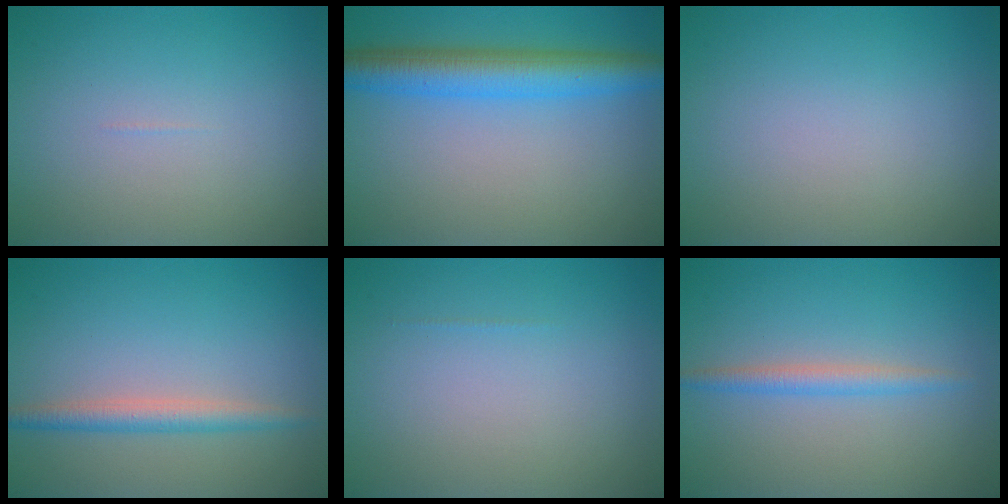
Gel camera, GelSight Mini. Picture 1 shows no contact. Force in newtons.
{"total": 5.9, "press": 5.9, "slide": 0.0}
{"total": 0.0}
{"total": 2.5, "press": 2.5, "slide": 0.1}
{"total": 0.0}
{"total": 1.9, "press": 1.9, "slide": 0.2}